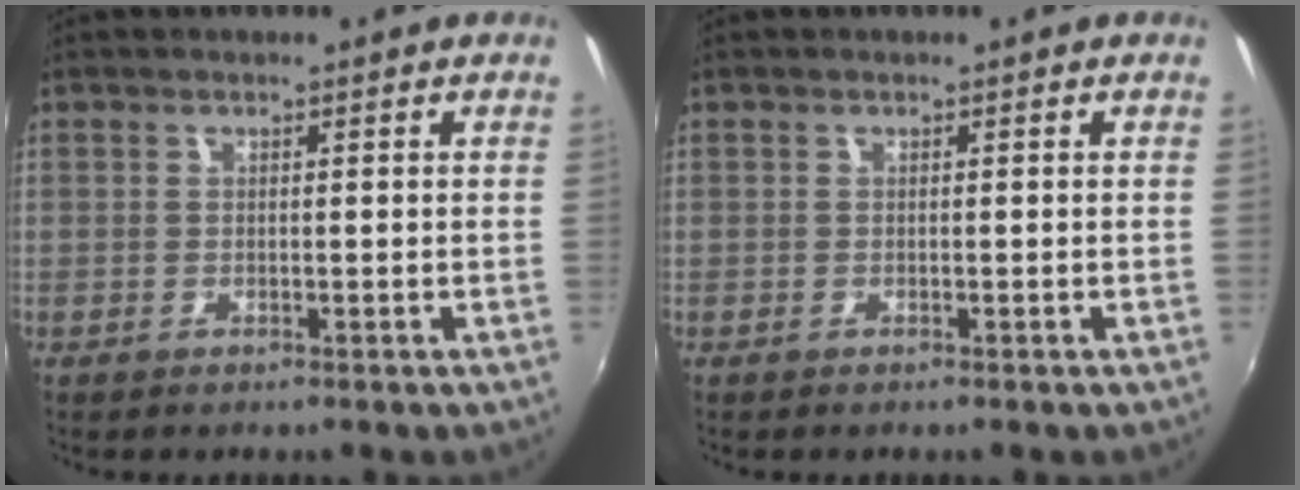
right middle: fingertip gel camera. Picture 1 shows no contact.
{"total": 0.0}